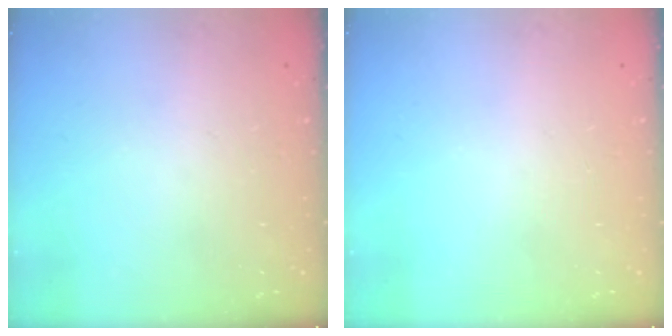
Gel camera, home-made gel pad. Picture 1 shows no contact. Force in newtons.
{"total": 0.0}